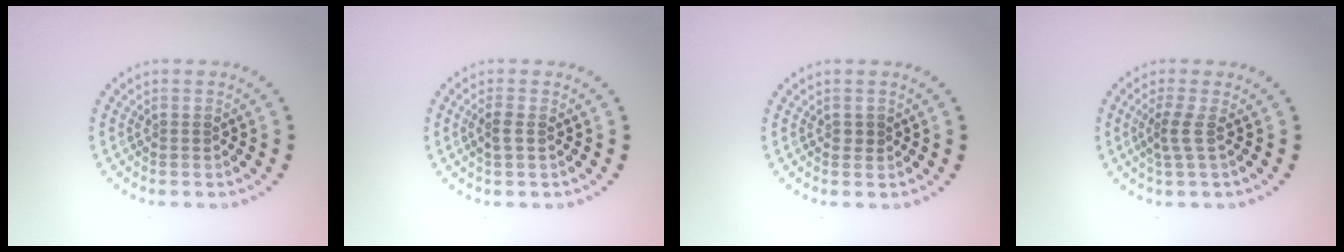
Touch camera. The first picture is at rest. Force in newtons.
{"total": 1.3, "press": 1.2, "slide": 0.5}
{"total": 0.7, "press": 0.6, "slide": 0.1}
{"total": 1.9, "press": 1.3, "slide": 1.4}